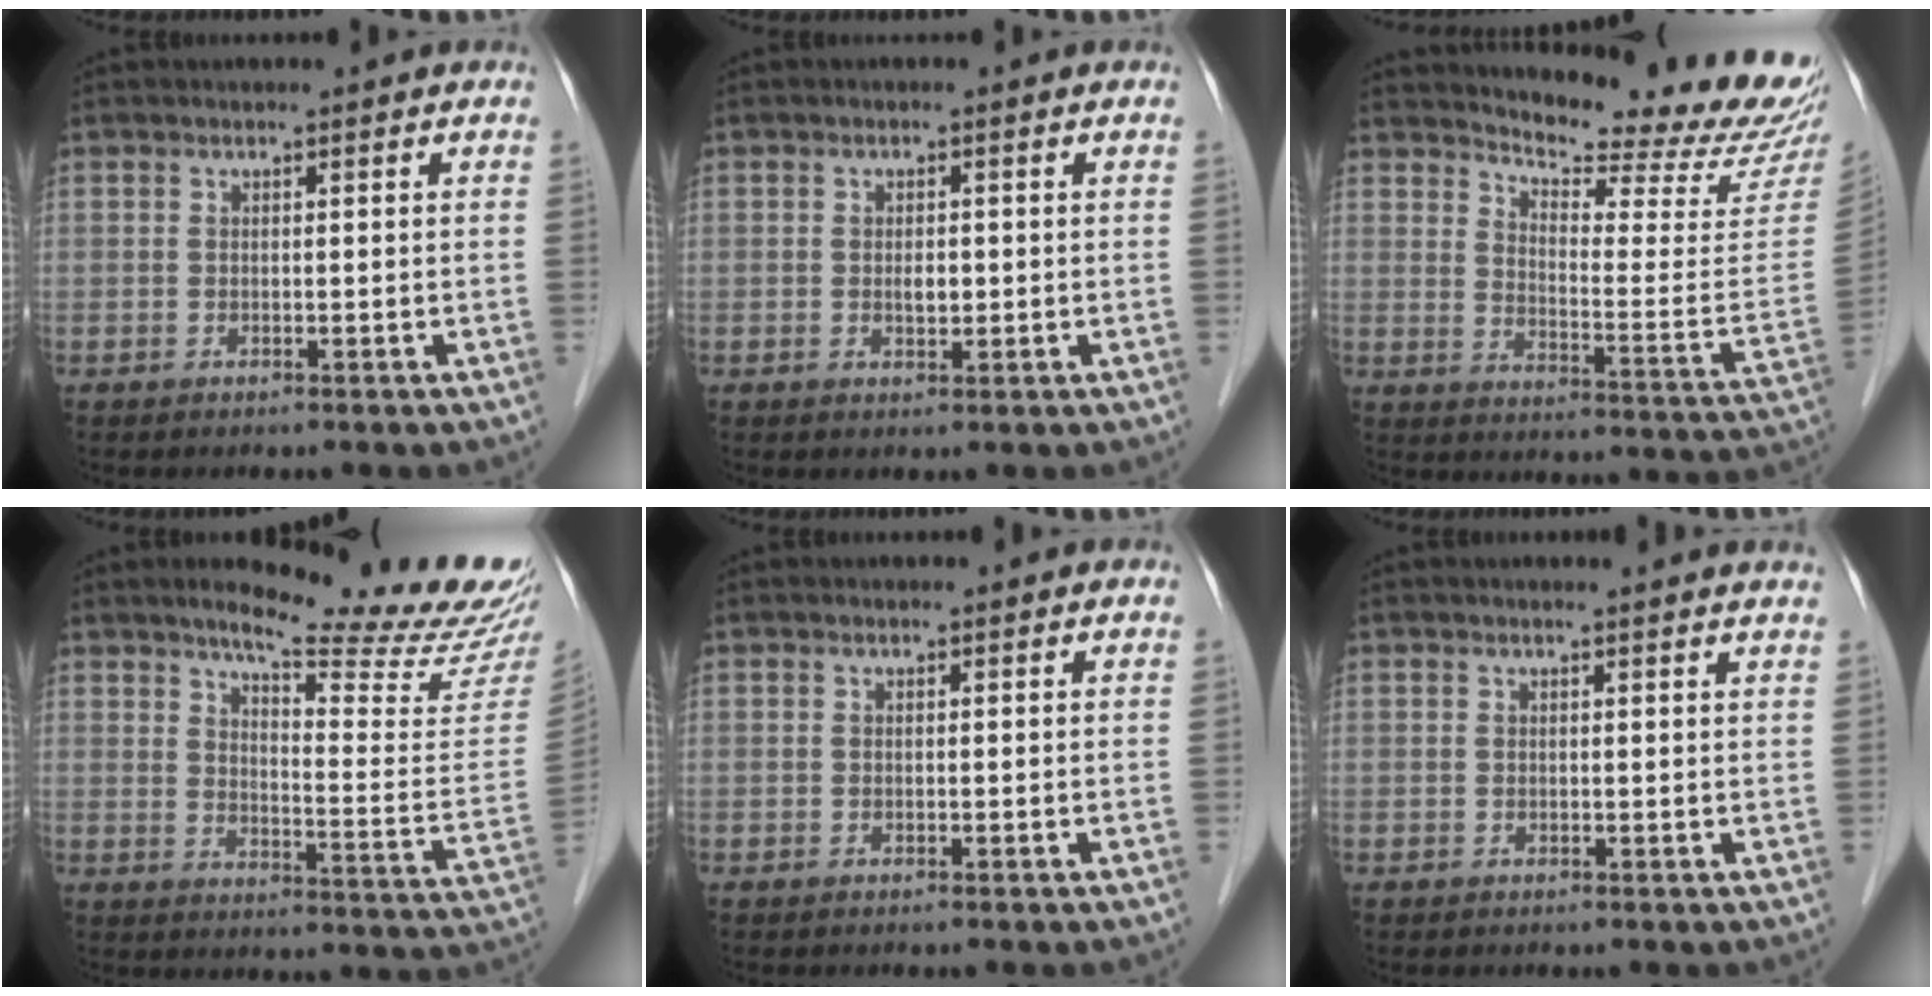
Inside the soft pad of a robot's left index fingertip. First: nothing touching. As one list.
[{"total": 1.8, "force": [-0.1, 1.0, 1.5], "torque": [-0.027, -0.001, 0.000]}, {"total": 19.2, "force": [18.4, 1.1, 5.5], "torque": [-0.082, -0.115, 0.221]}, {"total": 21.0, "force": [18.5, 0.9, 9.9], "torque": [-0.134, -0.084, 0.225]}, {"total": 0.0}, {"total": 3.8, "force": [3.6, -0.1, 1.1], "torque": [-0.018, 0.003, 0.028]}]